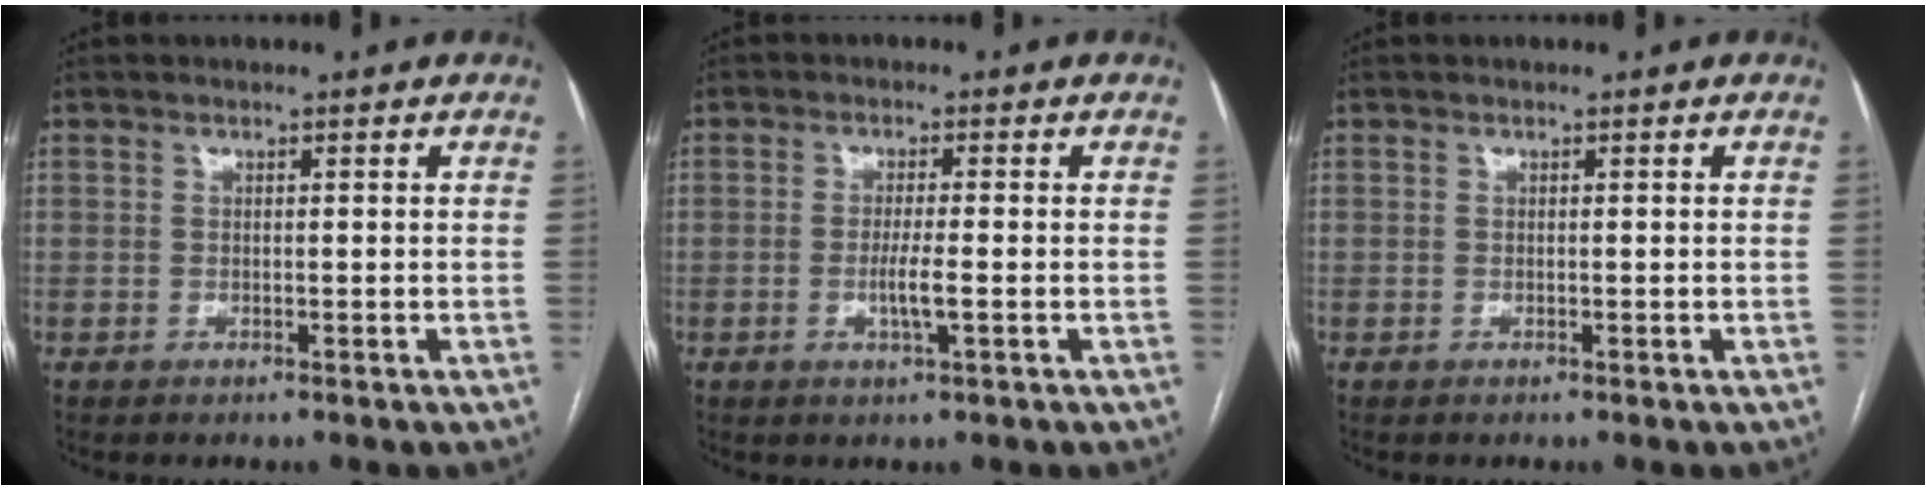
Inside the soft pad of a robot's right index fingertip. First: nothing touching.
{"total": 3.4, "force": [-0.8, 0.0, 3.3], "torque": [-0.065, -0.006, -0.015]}
{"total": 0.0}